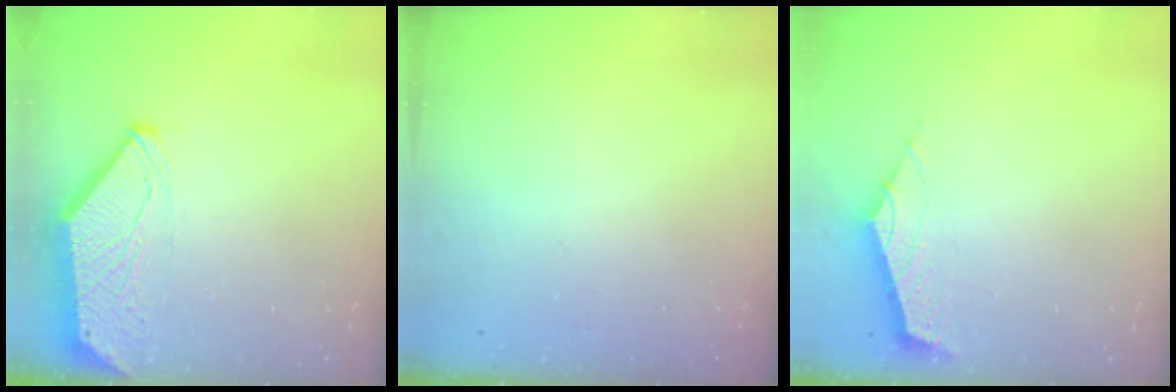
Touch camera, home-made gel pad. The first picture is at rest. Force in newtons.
{"total": 0.0}
{"total": 2.4, "press": 2.3, "slide": 0.4}